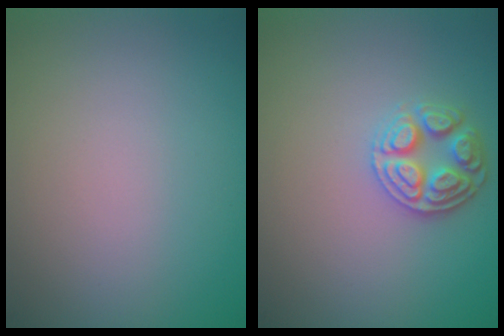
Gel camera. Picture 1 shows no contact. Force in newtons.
{"total": 3.3, "press": 3.0, "slide": 1.3}